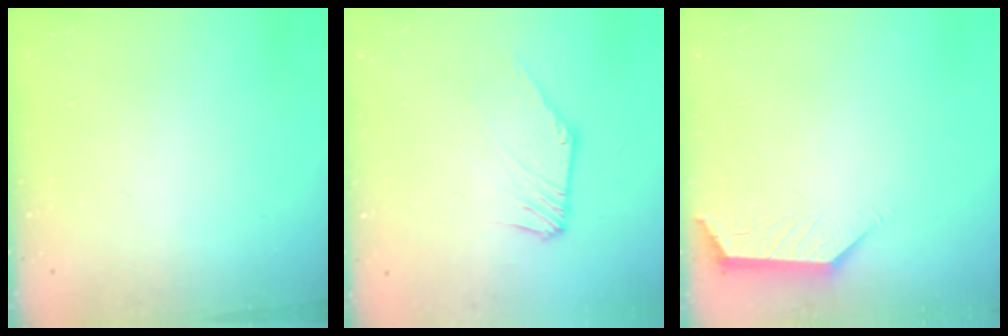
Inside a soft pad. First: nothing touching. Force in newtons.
{"total": 3.4, "press": 3.4, "slide": 0.1}
{"total": 2.1, "press": 2.1, "slide": 0.3}